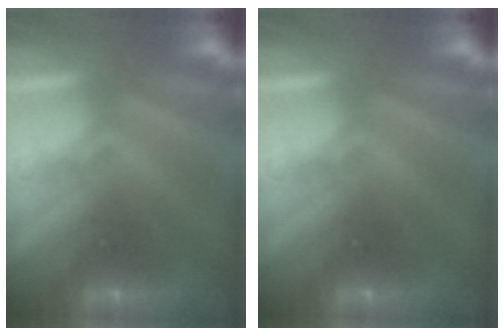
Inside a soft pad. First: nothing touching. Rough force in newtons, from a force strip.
{"total": 0.0}